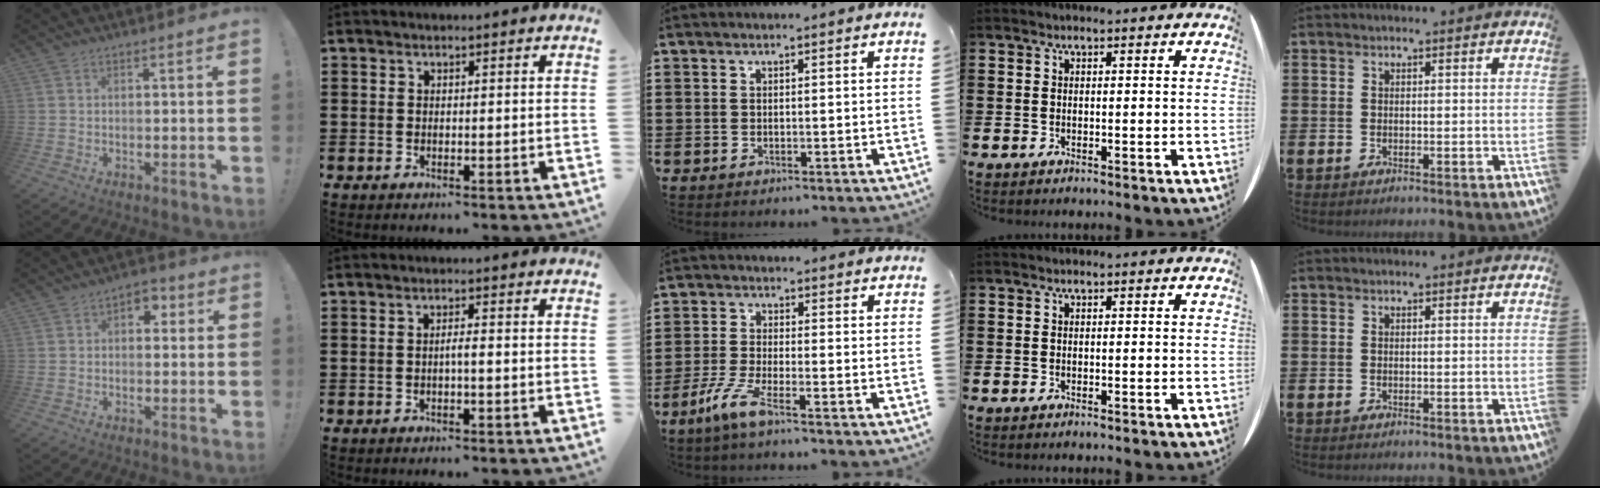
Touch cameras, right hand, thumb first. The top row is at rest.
{"thumb": {"total": 4.1, "force": [0.5, 3.2, 2.4], "torque": [-0.032, 0.005, 0.005]}, "index": {"total": 1.4, "force": [-0.5, 0.1, 1.3], "torque": [-0.023, -0.001, -0.009]}, "middle": {"total": 5.2, "force": [-3.0, 0.5, 4.2], "torque": [-0.102, -0.016, -0.060]}}